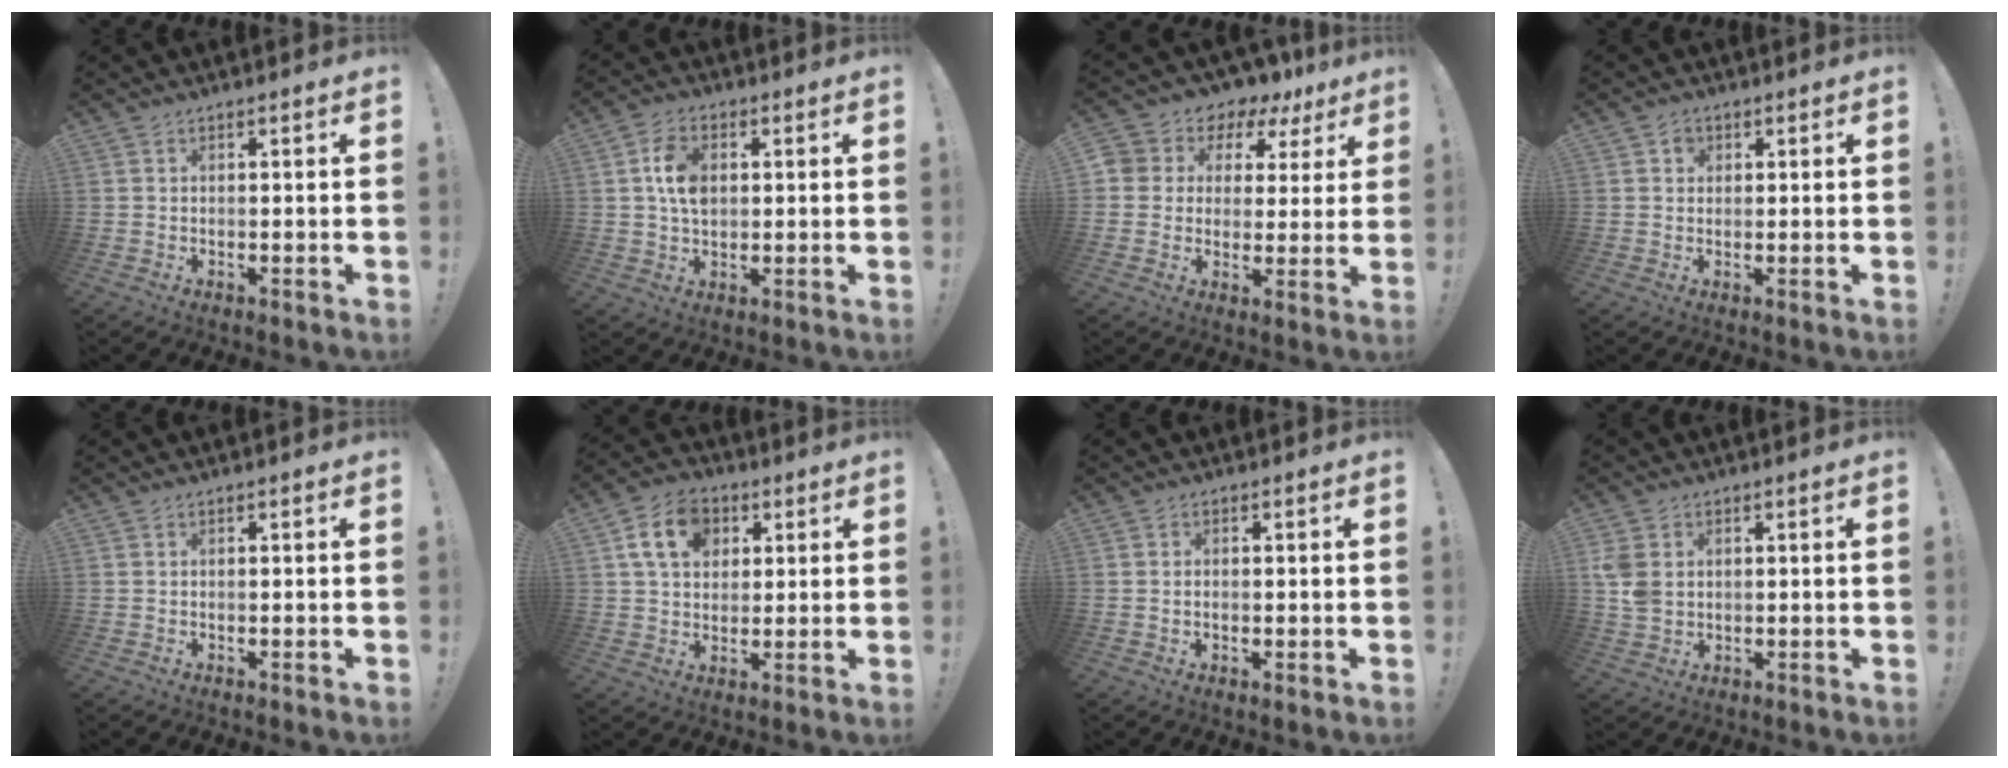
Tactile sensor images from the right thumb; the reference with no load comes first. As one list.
[{"total": 8.4, "force": [1.4, 5.8, 5.9], "torque": [-0.109, 0.006, 0.026]}, {"total": 6.5, "force": [3.1, 5.4, 2.0], "torque": [-0.035, -0.033, 0.060]}, {"total": 2.3, "force": [0.8, 2.1, 0.7], "torque": [-0.005, -0.002, 0.012]}, {"total": 0.0}, {"total": 13.0, "force": [4.6, 9.8, 7.0], "torque": [-0.123, 0.001, 0.090]}, {"total": 1.0, "force": [0.0, 0.5, 0.8], "torque": [-0.022, 0.005, 0.000]}, {"total": 6.6, "force": [1.7, 5.2, 3.7], "torque": [-0.085, 0.003, 0.033]}]